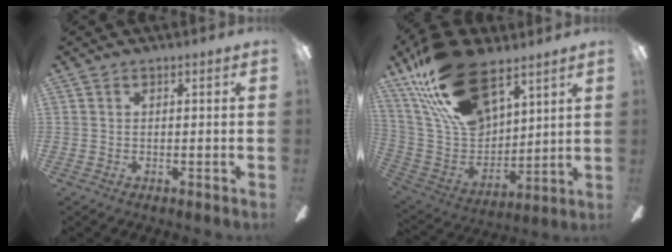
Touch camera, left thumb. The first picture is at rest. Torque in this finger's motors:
{"motor_torque": [0.74, 0.73, 1.38, -1.39, 0.45]}